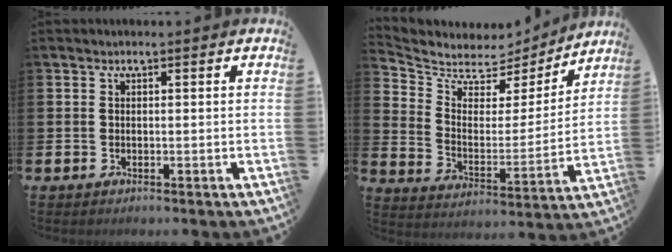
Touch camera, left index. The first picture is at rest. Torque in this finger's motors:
{"motor_torque": [-1.07, -1.06, -0.45, -0.16]}